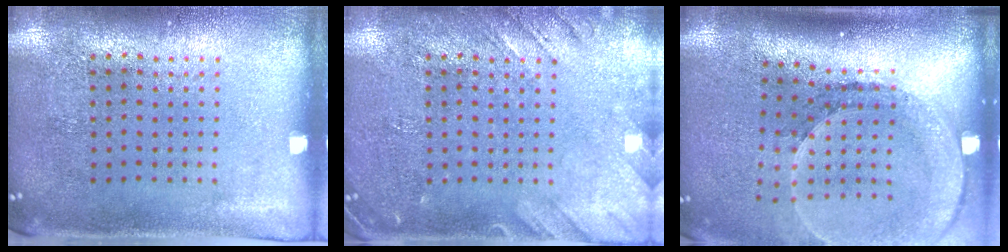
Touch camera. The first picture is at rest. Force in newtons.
{"total": 2.3, "press": 2.3, "slide": 0.3}
{"total": 2.6, "press": 1.9, "slide": 1.8}